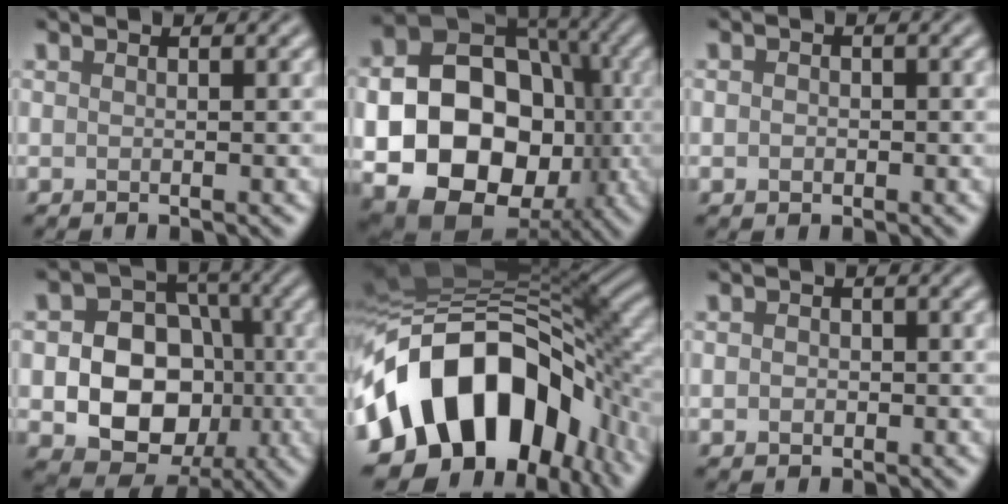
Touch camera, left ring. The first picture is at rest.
{"total": 20.1, "force": [-3.4, 16.7, 10.7], "torque": [-0.172, -0.038, -0.077]}
{"total": 1.1, "force": [-0.1, 1.0, 0.5], "torque": [-0.001, -0.001, -0.008]}
{"total": 9.9, "force": [-1.9, 7.8, 5.7], "torque": [-0.072, -0.001, -0.054]}
{"total": 16.5, "force": [-5.5, 10.3, 11.6], "torque": [-0.193, 0.005, -0.094]}
{"total": 1.5, "force": [-0.1, 1.3, 0.7], "torque": [0.000, 0.002, -0.009]}